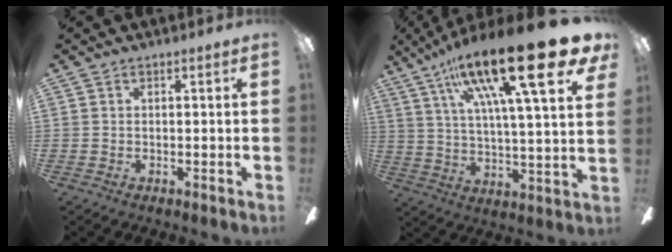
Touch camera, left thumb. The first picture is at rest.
{"total": 27.0, "force": [15.5, 5.6, 21.4], "torque": [-0.353, -0.083, 0.240]}